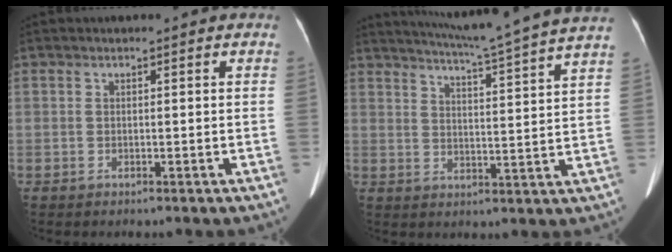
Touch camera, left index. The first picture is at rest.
{"total": 18.1, "force": [16.2, -2.2, 7.8], "torque": [-0.137, -0.037, 0.206]}